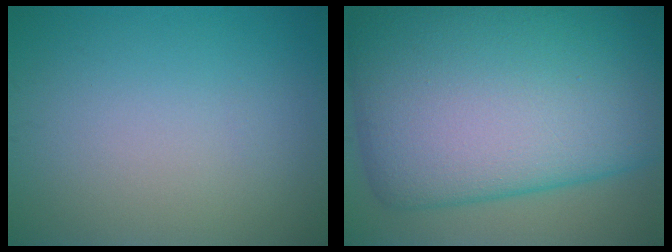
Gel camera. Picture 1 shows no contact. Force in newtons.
{"total": 20.2, "press": 20.2, "slide": 0.5}